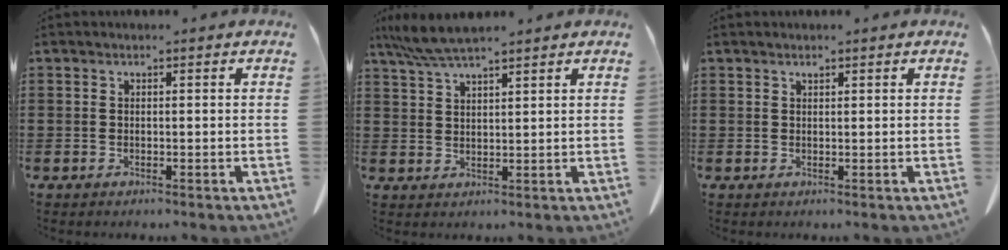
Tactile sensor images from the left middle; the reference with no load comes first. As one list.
[{"total": 5.6, "force": [4.6, 0.5, 3.1], "torque": [-0.071, -0.008, 0.085]}, {"total": 0.5, "force": [0.4, 0.1, 0.3], "torque": [-0.007, -0.001, 0.008]}]